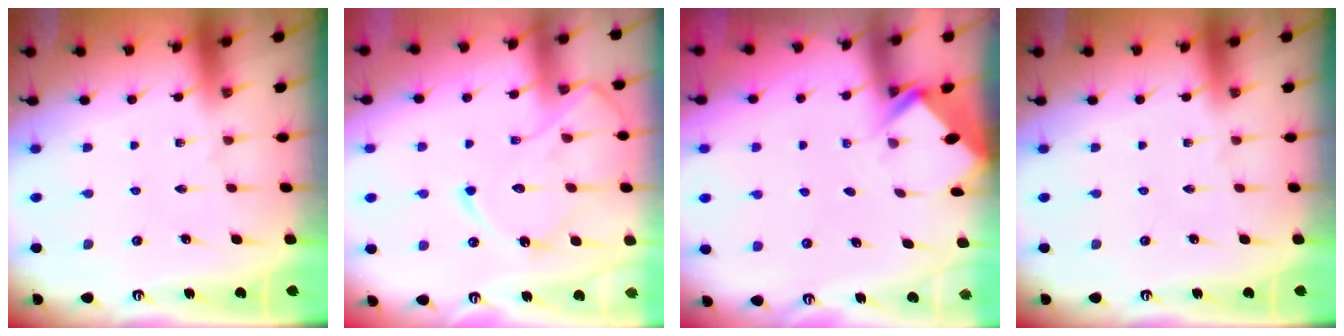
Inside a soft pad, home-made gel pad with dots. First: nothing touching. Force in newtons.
{"total": 14.0, "press": 13.9, "slide": 1.1}
{"total": 2.6, "press": 2.6, "slide": 0.2}
{"total": 0.0}